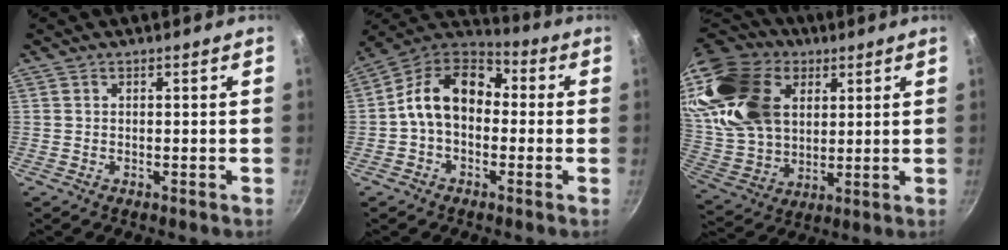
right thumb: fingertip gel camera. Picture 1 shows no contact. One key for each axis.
{"total": 13.9, "fx": -0.1, "fy": 9.9, "fz": 9.8, "tx": -0.136, "ty": 0.043, "tz": -0.029}
{"total": 25.9, "fx": 10.8, "fy": 17.9, "fz": 15.3, "tx": -0.297, "ty": -0.019, "tz": 0.210}